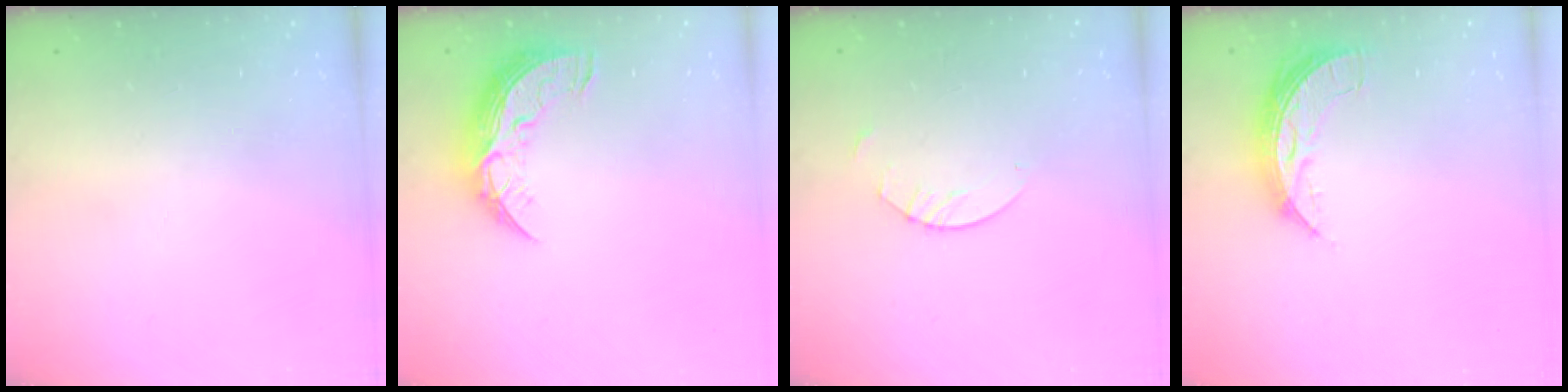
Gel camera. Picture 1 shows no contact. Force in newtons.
{"total": 10.7, "press": 10.6, "slide": 0.6}
{"total": 2.7, "press": 2.7, "slide": 0.2}
{"total": 7.0, "press": 7.0, "slide": 0.7}